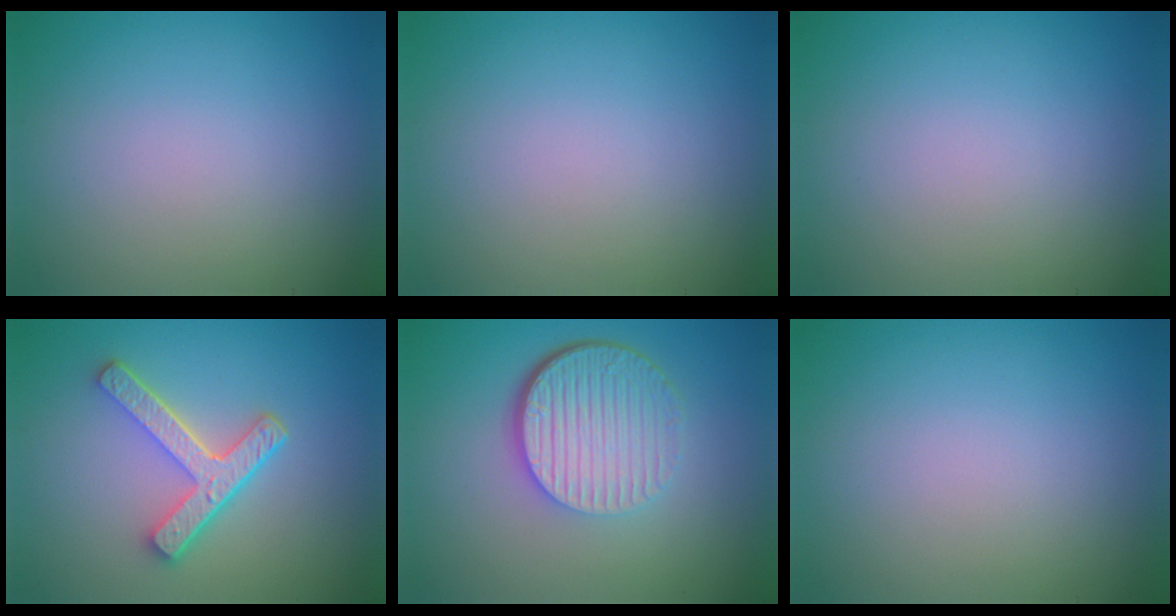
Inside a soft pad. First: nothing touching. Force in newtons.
{"total": 0.0}
{"total": 0.0}
{"total": 4.8, "press": 3.7, "slide": 3.2}
{"total": 6.6, "press": 4.4, "slide": 5.0}
{"total": 0.0}